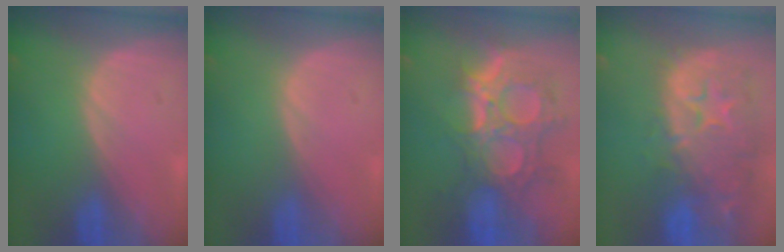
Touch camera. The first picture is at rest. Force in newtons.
{"total": 0.0}
{"total": 12.2, "press": 10.7, "slide": 5.8}
{"total": 14.1, "press": 11.4, "slide": 8.3}